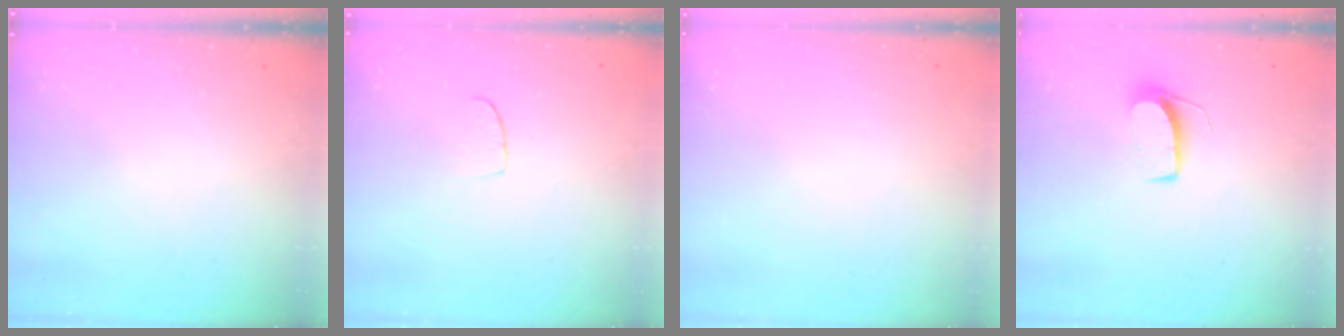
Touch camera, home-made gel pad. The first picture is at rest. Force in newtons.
{"total": 5.5, "press": 5.4, "slide": 0.5}
{"total": 0.0}
{"total": 7.0, "press": 7.0, "slide": 0.4}